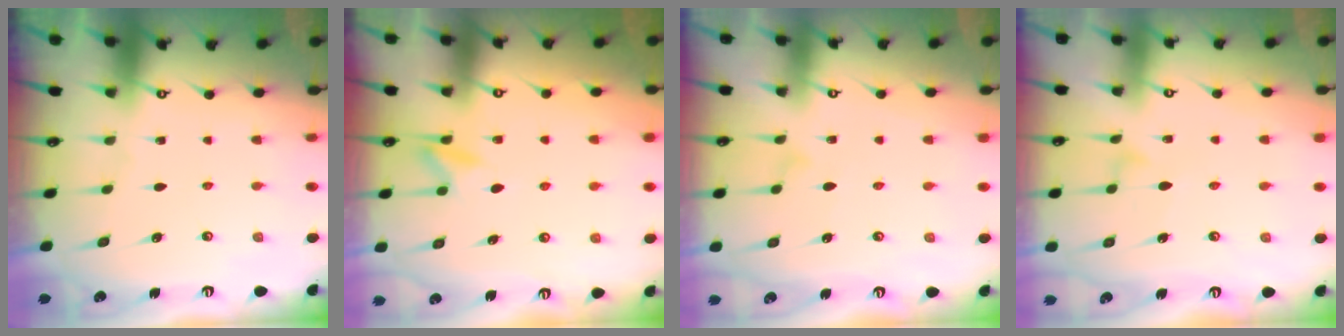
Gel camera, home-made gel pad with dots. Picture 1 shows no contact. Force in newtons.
{"total": 8.1, "press": 8.1, "slide": 1.0}
{"total": 3.9, "press": 3.8, "slide": 0.2}
{"total": 5.5, "press": 5.5, "slide": 0.4}